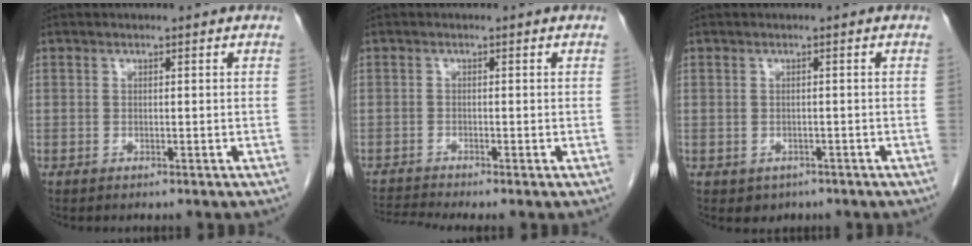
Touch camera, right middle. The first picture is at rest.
{"total": 3.1, "force": [-2.7, -1.4, 0.5], "torque": [-0.021, -0.012, -0.055]}
{"total": 2.1, "force": [-1.1, 1.6, 0.5], "torque": [-0.008, 0.003, -0.008]}